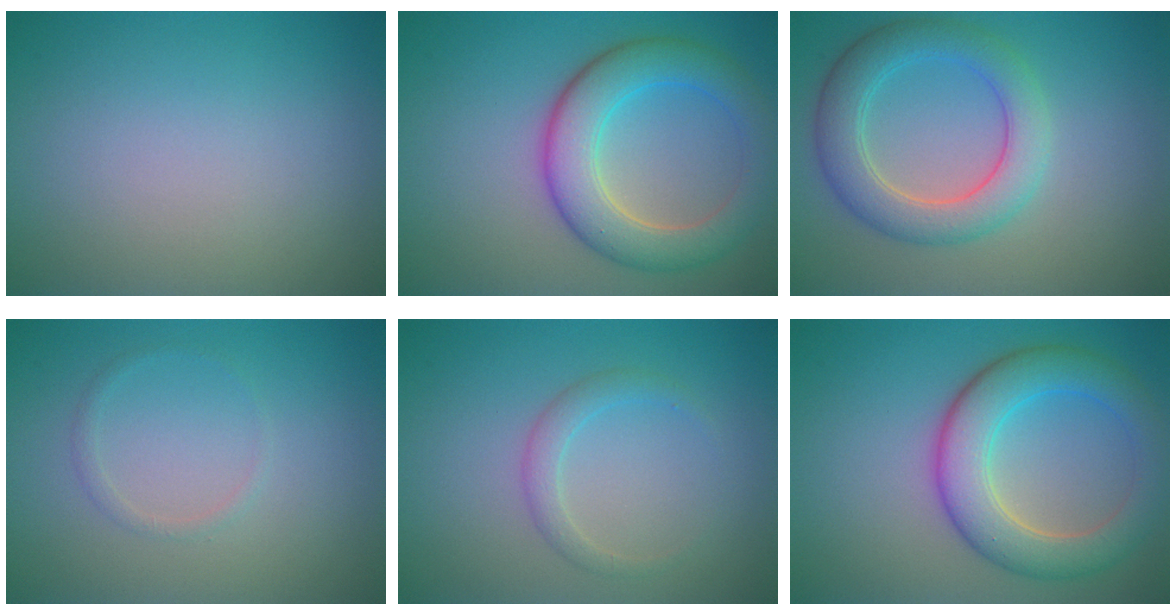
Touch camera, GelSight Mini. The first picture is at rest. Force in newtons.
{"total": 6.5, "press": 6.5, "slide": 0.3}
{"total": 5.1, "press": 5.1, "slide": 0.2}
{"total": 0.8, "press": 0.8, "slide": 0.1}
{"total": 1.7, "press": 1.7, "slide": 0.2}
{"total": 6.5, "press": 6.5, "slide": 0.3}